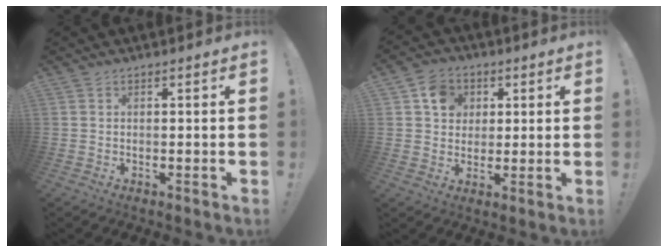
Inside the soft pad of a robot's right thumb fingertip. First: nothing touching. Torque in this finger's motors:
{"motor_torque": [0.05, 0.05, 0.04, 0.04, 0.01]}